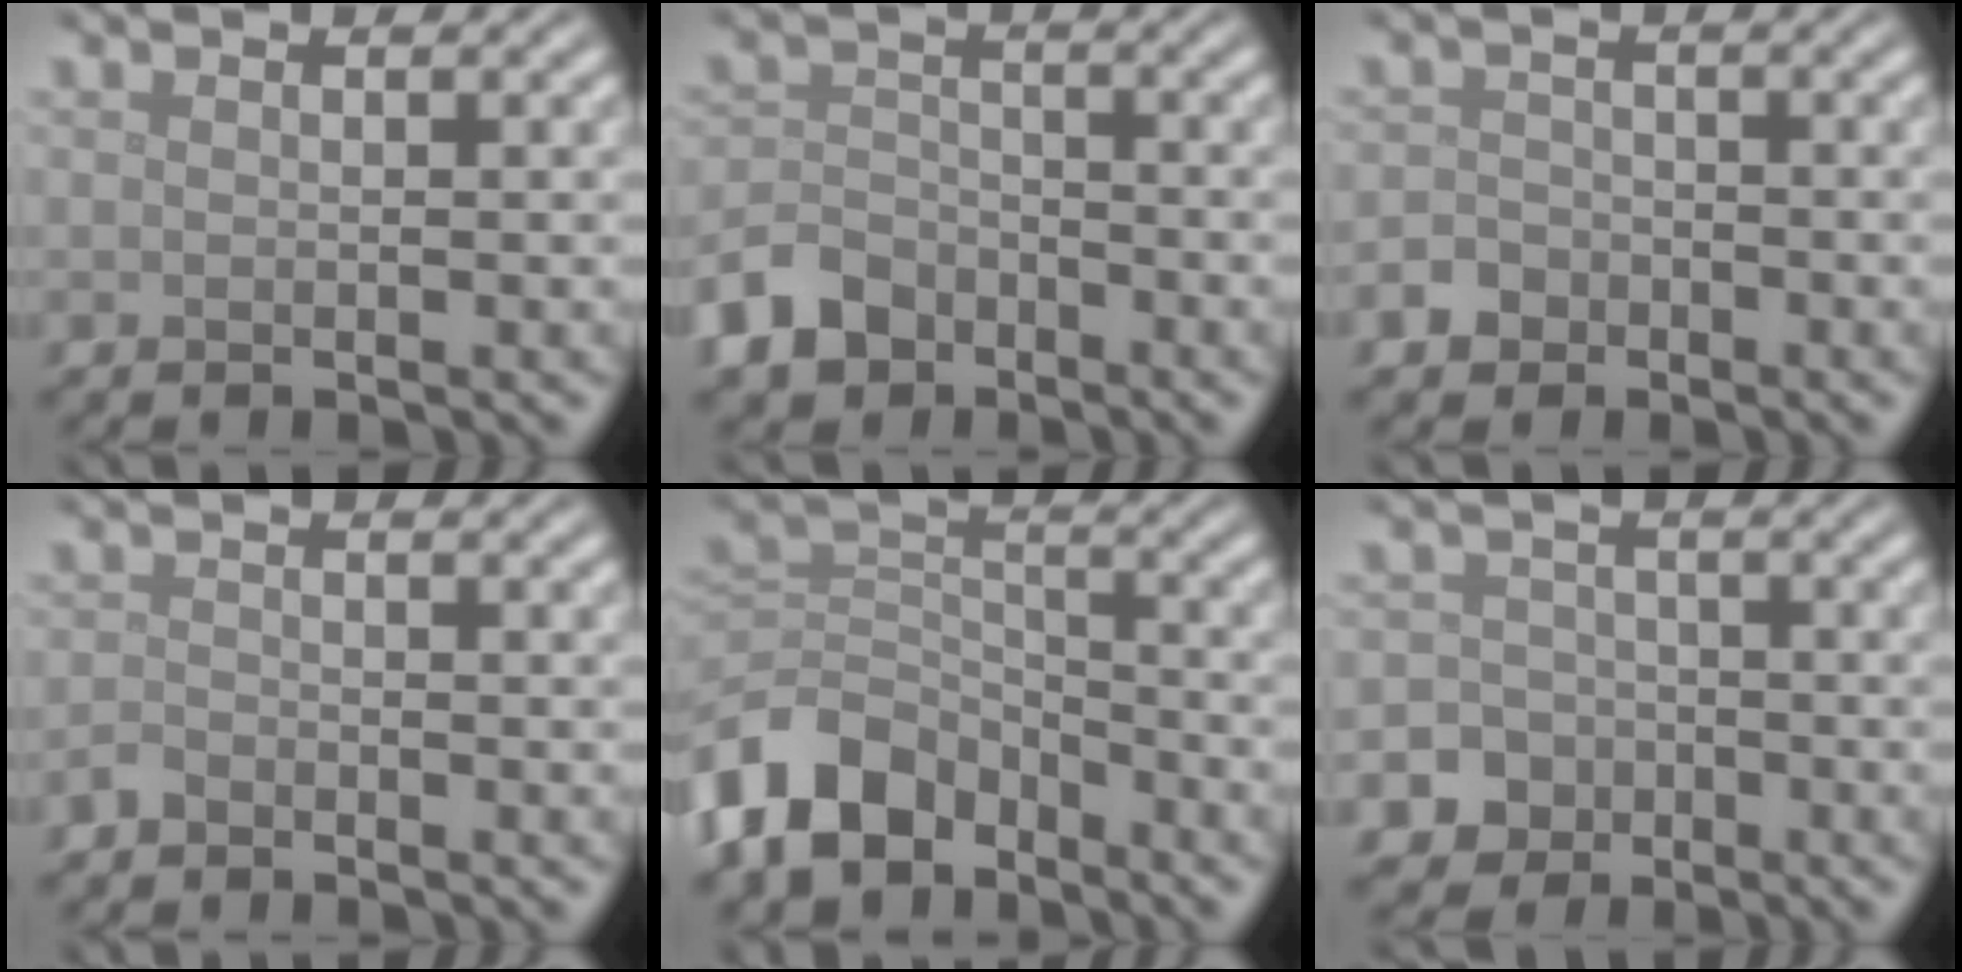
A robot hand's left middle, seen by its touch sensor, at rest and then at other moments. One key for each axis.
{"total": 4.4, "fx": -3.0, "fy": 2.8, "fz": 1.4, "tx": -0.032, "ty": 0.001, "tz": -0.066}
{"total": 2.1, "fx": -1.2, "fy": 1.6, "fz": 0.4, "tx": 0.002, "ty": 0.005, "tz": -0.028}
{"total": 1.0, "fx": -0.9, "fy": 0.4, "fz": 0.3, "tx": -0.005, "ty": 0.001, "tz": -0.021}
{"total": 7.9, "fx": -5.3, "fy": 4.8, "fz": 3.3, "tx": -0.068, "ty": -0.003, "tz": -0.120}
{"total": 5.5, "fx": -3.0, "fy": 4.6, "fz": 0.7, "tx": 0.009, "ty": -0.012, "tz": -0.067}